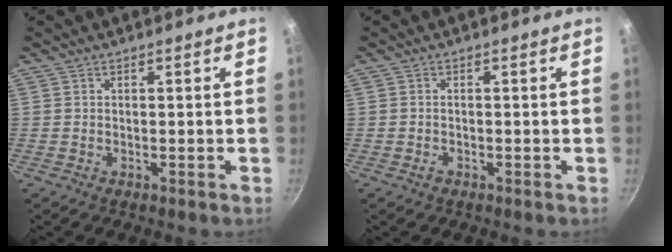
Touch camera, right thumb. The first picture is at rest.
{"total": 0.9, "force": [-0.6, 0.6, 0.4], "torque": [-0.010, 0.003, -0.011]}